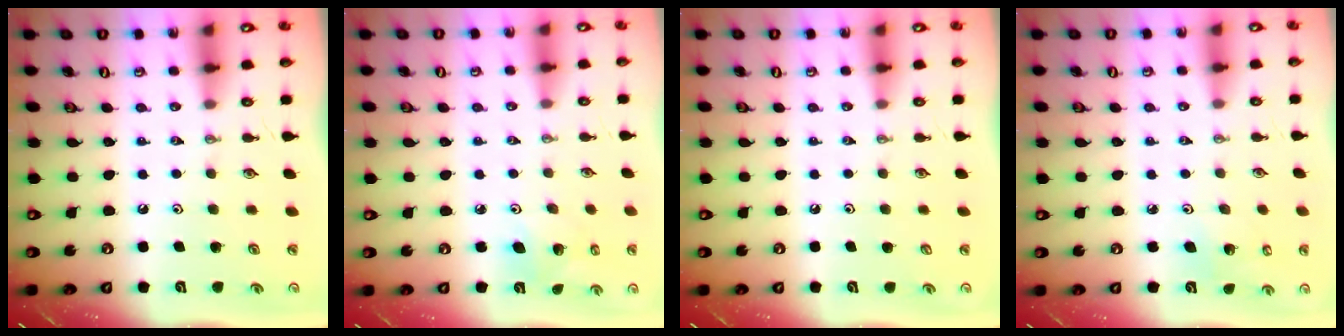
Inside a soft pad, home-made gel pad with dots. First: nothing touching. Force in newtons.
{"total": 5.3, "press": 5.1, "slide": 1.6}
{"total": 1.1, "press": 0.0, "slide": 1.1}
{"total": 4.4, "press": 4.0, "slide": 1.9}